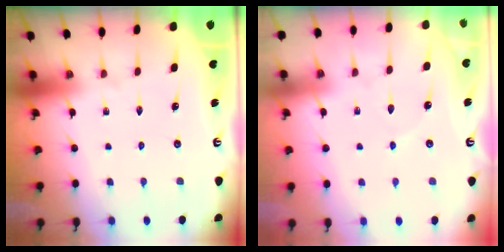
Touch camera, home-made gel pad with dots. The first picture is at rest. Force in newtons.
{"total": 3.3, "press": 3.3, "slide": 0.5}